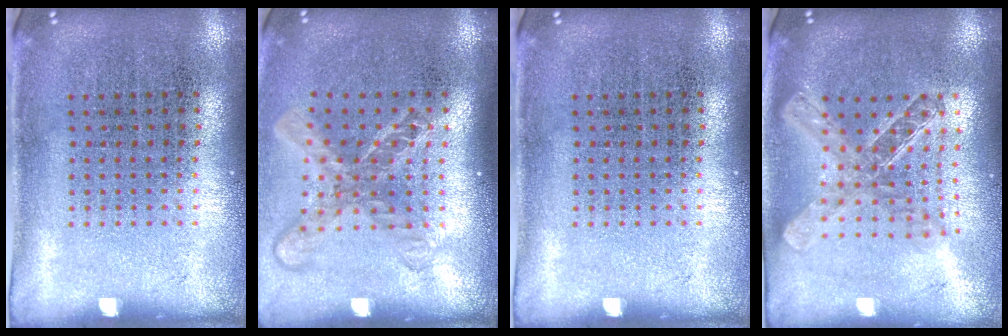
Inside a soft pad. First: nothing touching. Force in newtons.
{"total": 1.7, "press": 1.3, "slide": 1.1}
{"total": 0.0}
{"total": 2.0, "press": 1.7, "slide": 1.2}